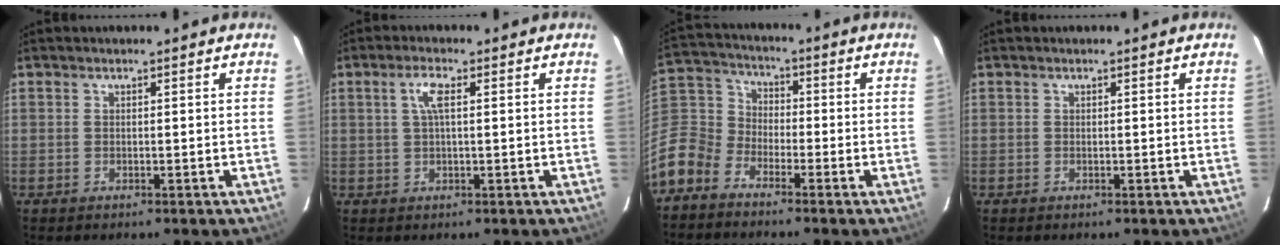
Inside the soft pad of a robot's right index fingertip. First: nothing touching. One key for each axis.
{"total": 3.3, "fx": 0.9, "fy": 0.7, "fz": 3.1, "tx": -0.064, "ty": 0.005, "tz": 0.017}
{"total": 11.8, "fx": -7.0, "fy": 8.4, "fz": 4.4, "tx": -0.125, "ty": 0.022, "tz": -0.159}
{"total": 0.0}